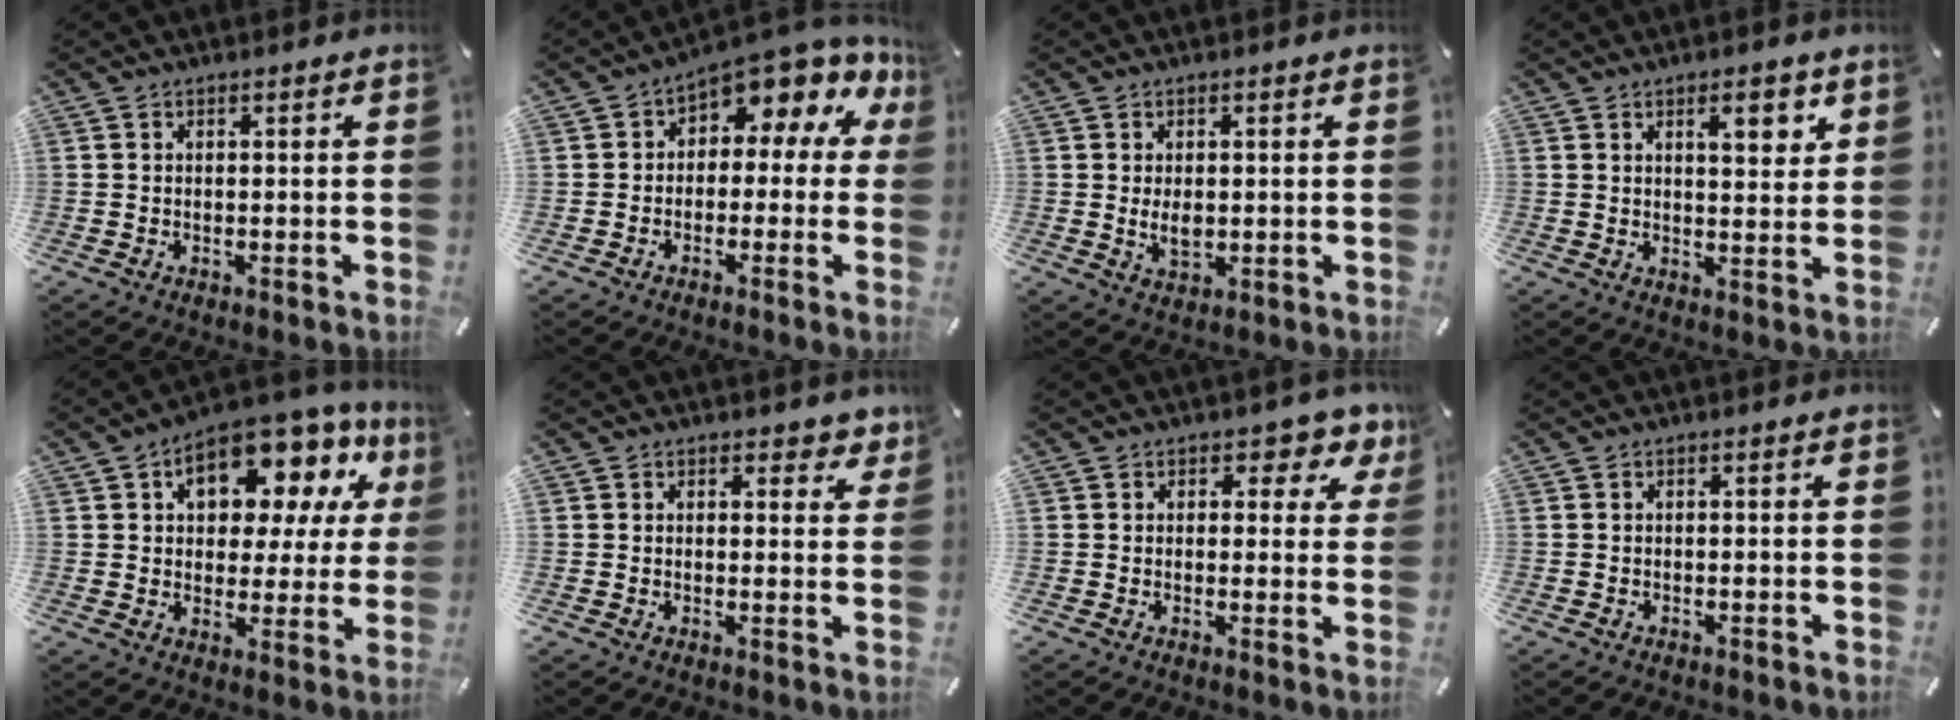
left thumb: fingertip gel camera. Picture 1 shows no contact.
{"total": 6.8, "force": [4.5, 3.3, 3.9], "torque": [-0.062, -0.051, 0.077]}
{"total": 3.9, "force": [0.1, 2.6, 2.9], "torque": [-0.061, -0.005, -0.002]}
{"total": 6.7, "force": [3.4, 2.7, 5.1], "torque": [-0.067, -0.009, 0.051]}
{"total": 14.9, "force": [8.0, 8.6, 9.2], "torque": [-0.139, -0.052, 0.137]}
{"total": 3.8, "force": [2.6, 2.7, 0.6], "torque": [0.012, -0.016, 0.043]}
{"total": 5.6, "force": [3.0, 4.3, 2.1], "torque": [-0.018, -0.021, 0.049]}
{"total": 0.0}